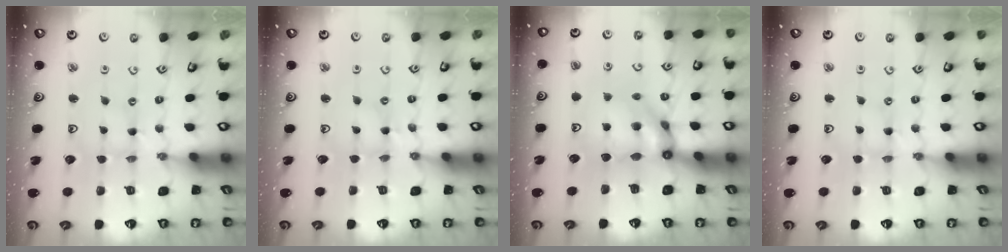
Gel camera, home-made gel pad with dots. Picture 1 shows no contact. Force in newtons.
{"total": 2.5, "press": 2.5, "slide": 0.3}
{"total": 11.2, "press": 11.1, "slide": 0.9}
{"total": 0.6, "press": 0.6, "slide": 0.1}